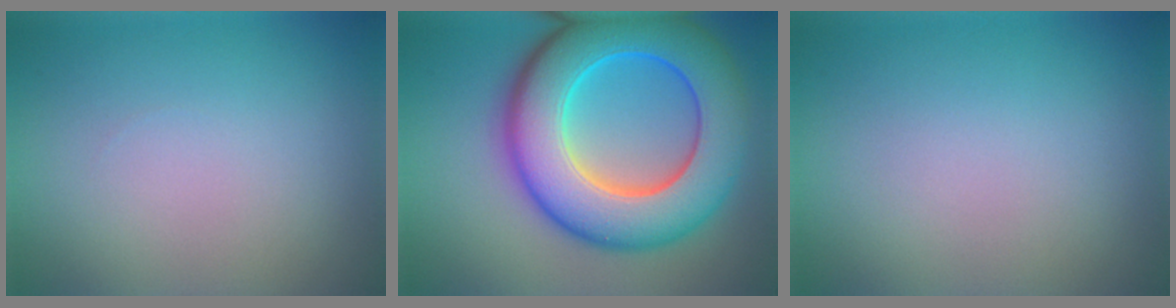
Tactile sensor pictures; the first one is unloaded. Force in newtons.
{"total": 12.7, "press": 12.7, "slide": 0.2}
{"total": 0.0}